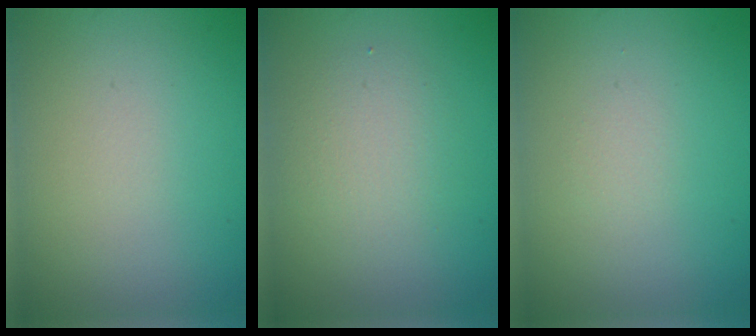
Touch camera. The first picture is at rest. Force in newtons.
{"total": 2.7, "press": 2.7, "slide": 0.0}
{"total": 0.6, "press": 0.6, "slide": 0.1}